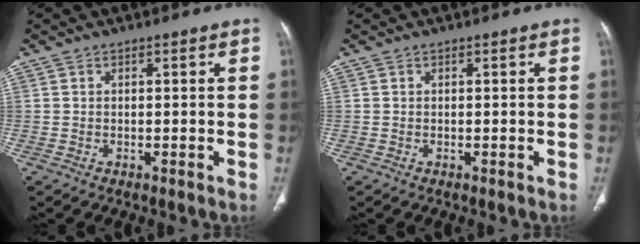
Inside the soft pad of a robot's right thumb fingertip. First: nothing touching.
{"total": 0.0}